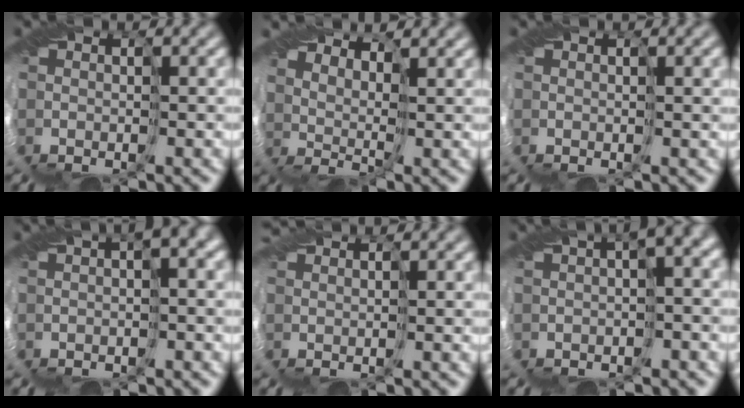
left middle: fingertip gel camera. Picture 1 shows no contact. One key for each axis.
{"total": 5.0, "fx": 3.8, "fy": 1.8, "fz": 2.7, "tx": -0.062, "ty": 0.003, "tz": 0.052}
{"total": 1.8, "fx": 1.0, "fy": 0.2, "fz": 1.5, "tx": -0.018, "ty": 0.006, "tz": 0.017}
{"total": 3.3, "fx": 1.2, "fy": 0.5, "fz": 3.1, "tx": -0.046, "ty": 0.021, "tz": 0.017}
{"total": 1.2, "fx": 1.2, "fy": -0.3, "fz": 0.2, "tx": -0.011, "ty": 0.007, "tz": 0.025}
{"total": 4.6, "fx": 1.3, "fy": 1.1, "fz": 4.3, "tx": -0.062, "ty": 0.018, "tz": 0.018}